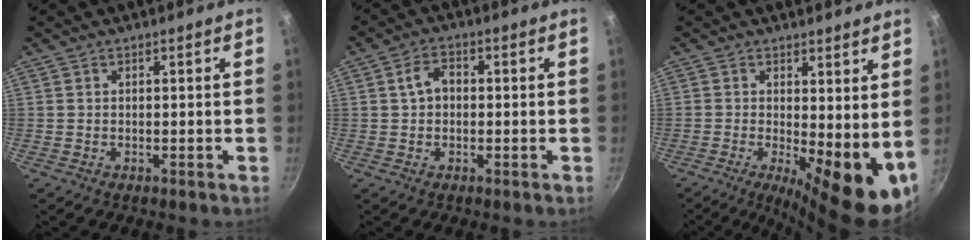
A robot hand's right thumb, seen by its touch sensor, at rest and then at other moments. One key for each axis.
{"total": 4.1, "fx": 0.3, "fy": 2.9, "fz": 2.8, "tx": -0.042, "ty": 0.016, "tz": -0.001}
{"total": 12.3, "fx": -0.5, "fy": 4.5, "fz": 11.4, "tx": -0.135, "ty": -0.013, "tz": -0.001}